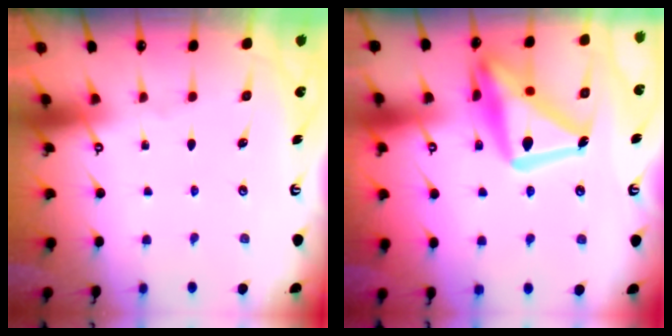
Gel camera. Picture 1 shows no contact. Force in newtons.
{"total": 20.8, "press": 20.7, "slide": 1.8}